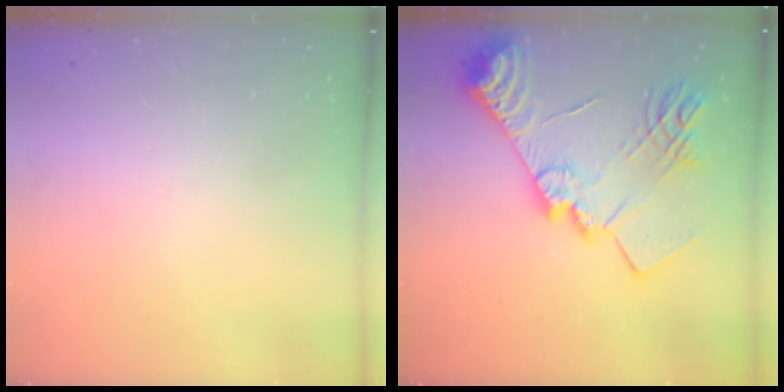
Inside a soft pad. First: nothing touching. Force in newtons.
{"total": 24.3, "press": 24.2, "slide": 2.0}